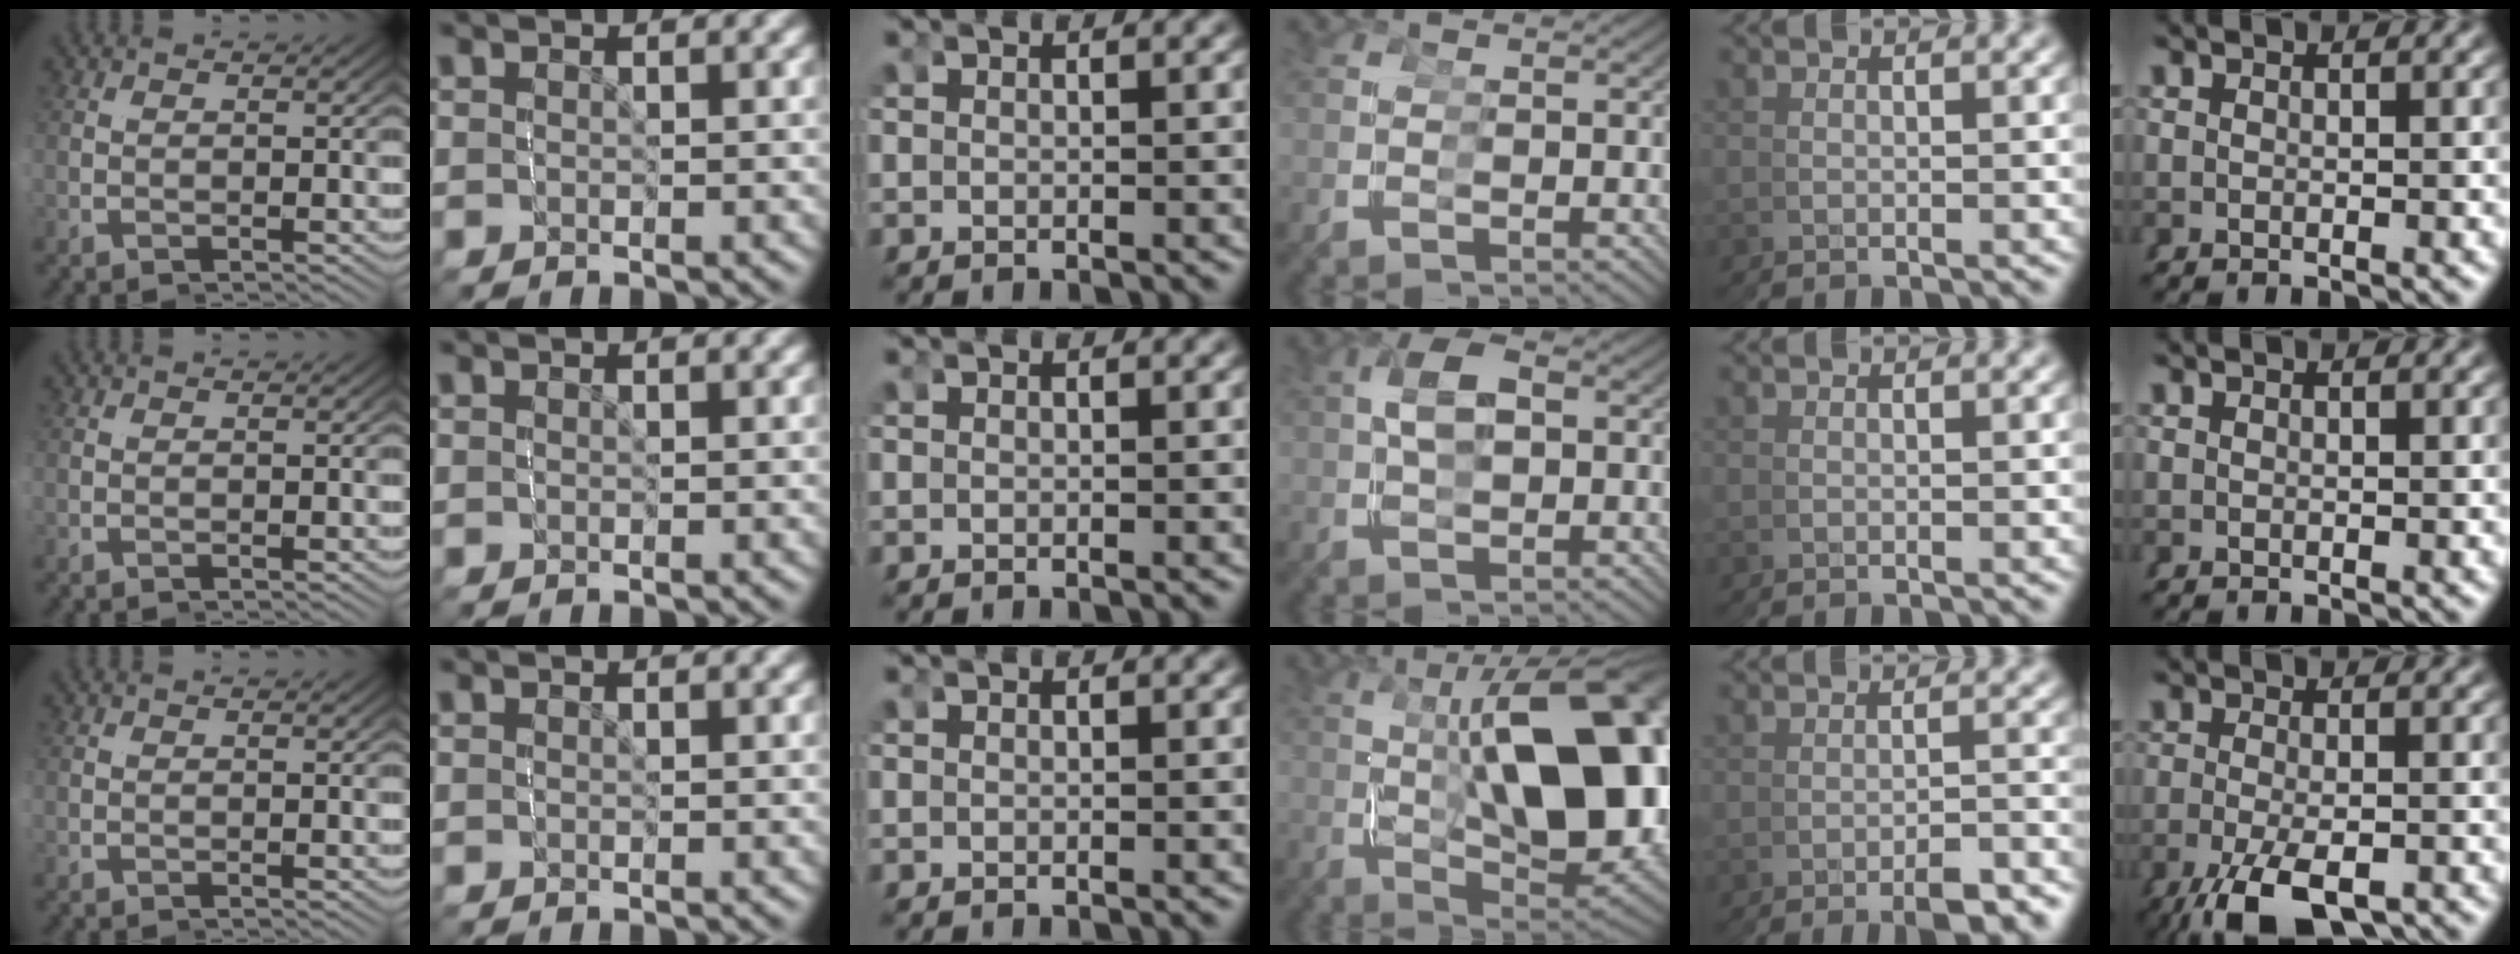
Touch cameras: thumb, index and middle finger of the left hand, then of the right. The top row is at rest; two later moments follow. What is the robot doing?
{"motion": "grasp_and_lifting", "object": "screwdriver"}